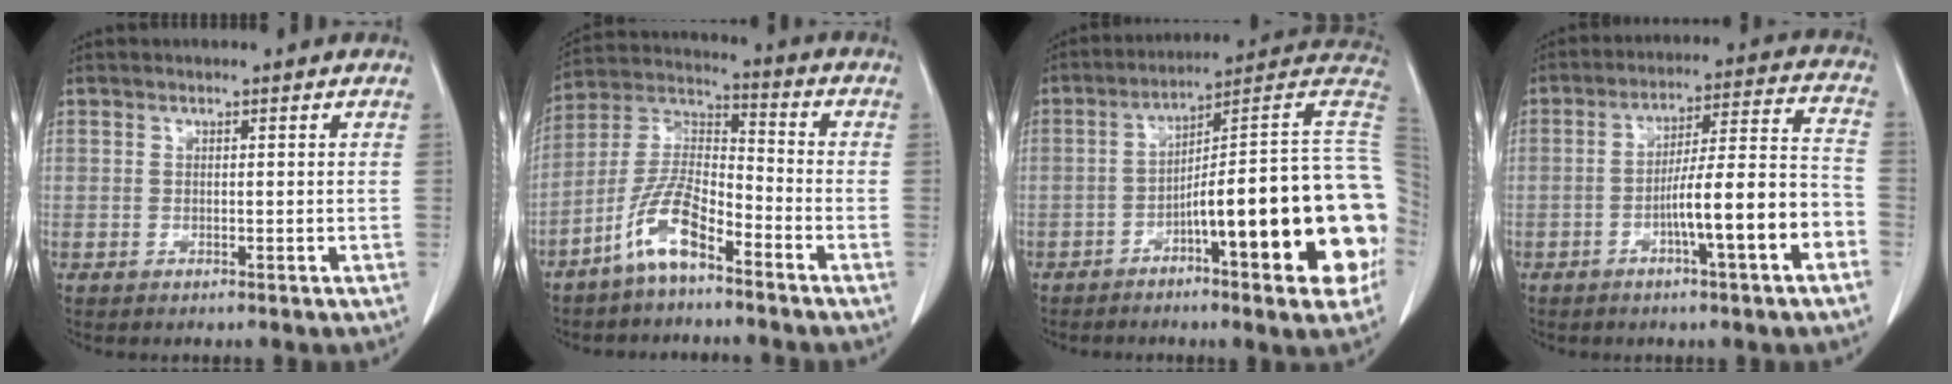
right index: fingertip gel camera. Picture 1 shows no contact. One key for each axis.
{"total": 9.8, "fx": -6.3, "fy": 2.7, "fz": 7.0, "tx": -0.155, "ty": 0.005, "tz": -0.127}
{"total": 22.2, "fx": -5.2, "fy": 2.0, "fz": 21.4, "tx": -0.213, "ty": 0.032, "tz": -0.070}
{"total": 12.3, "fx": -4.9, "fy": 0.5, "fz": 11.3, "tx": -0.176, "ty": 0.020, "tz": -0.074}